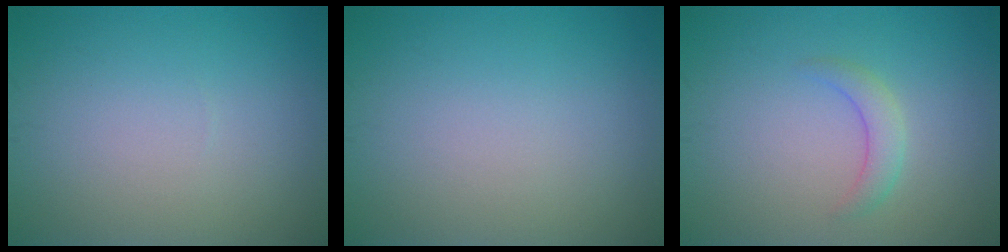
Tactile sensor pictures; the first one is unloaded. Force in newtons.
{"total": 0.0}
{"total": 1.9, "press": 1.9, "slide": 0.1}